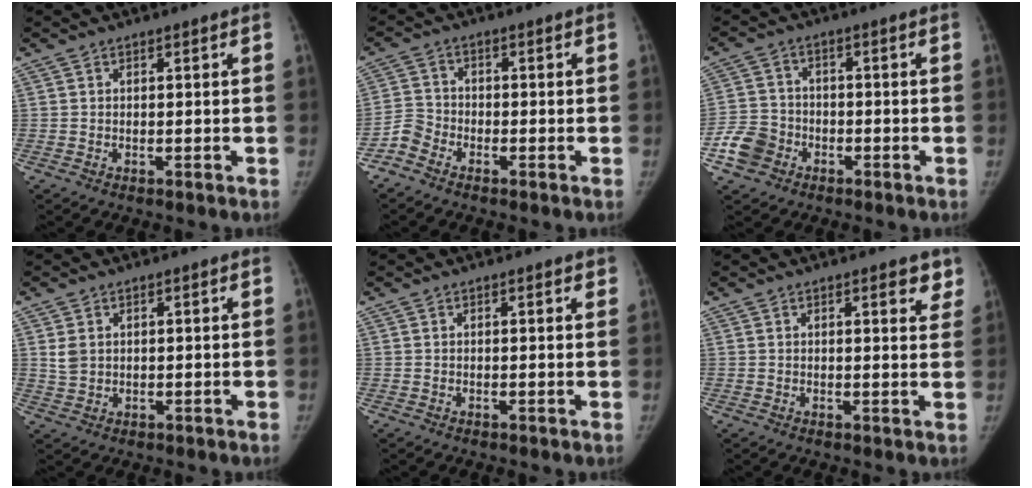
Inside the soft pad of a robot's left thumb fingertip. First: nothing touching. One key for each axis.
{"total": 3.3, "fx": -2.4, "fy": 2.1, "fz": 0.9, "tx": -0.014, "ty": 0.010, "tz": -0.057}
{"total": 6.8, "fx": -3.4, "fy": 5.5, "fz": 2.2, "tx": -0.031, "ty": 0.021, "tz": -0.066}
{"total": 2.8, "fx": 0.9, "fy": 2.2, "fz": 1.5, "tx": -0.024, "ty": -0.004, "tz": 0.025}
{"total": 1.2, "fx": 0.8, "fy": 0.4, "fz": 0.8, "tx": -0.006, "ty": -0.001, "tz": 0.008}
{"total": 4.1, "fx": 2.7, "fy": 1.5, "fz": 2.8, "tx": -0.012, "ty": -0.013, "tz": 0.029}